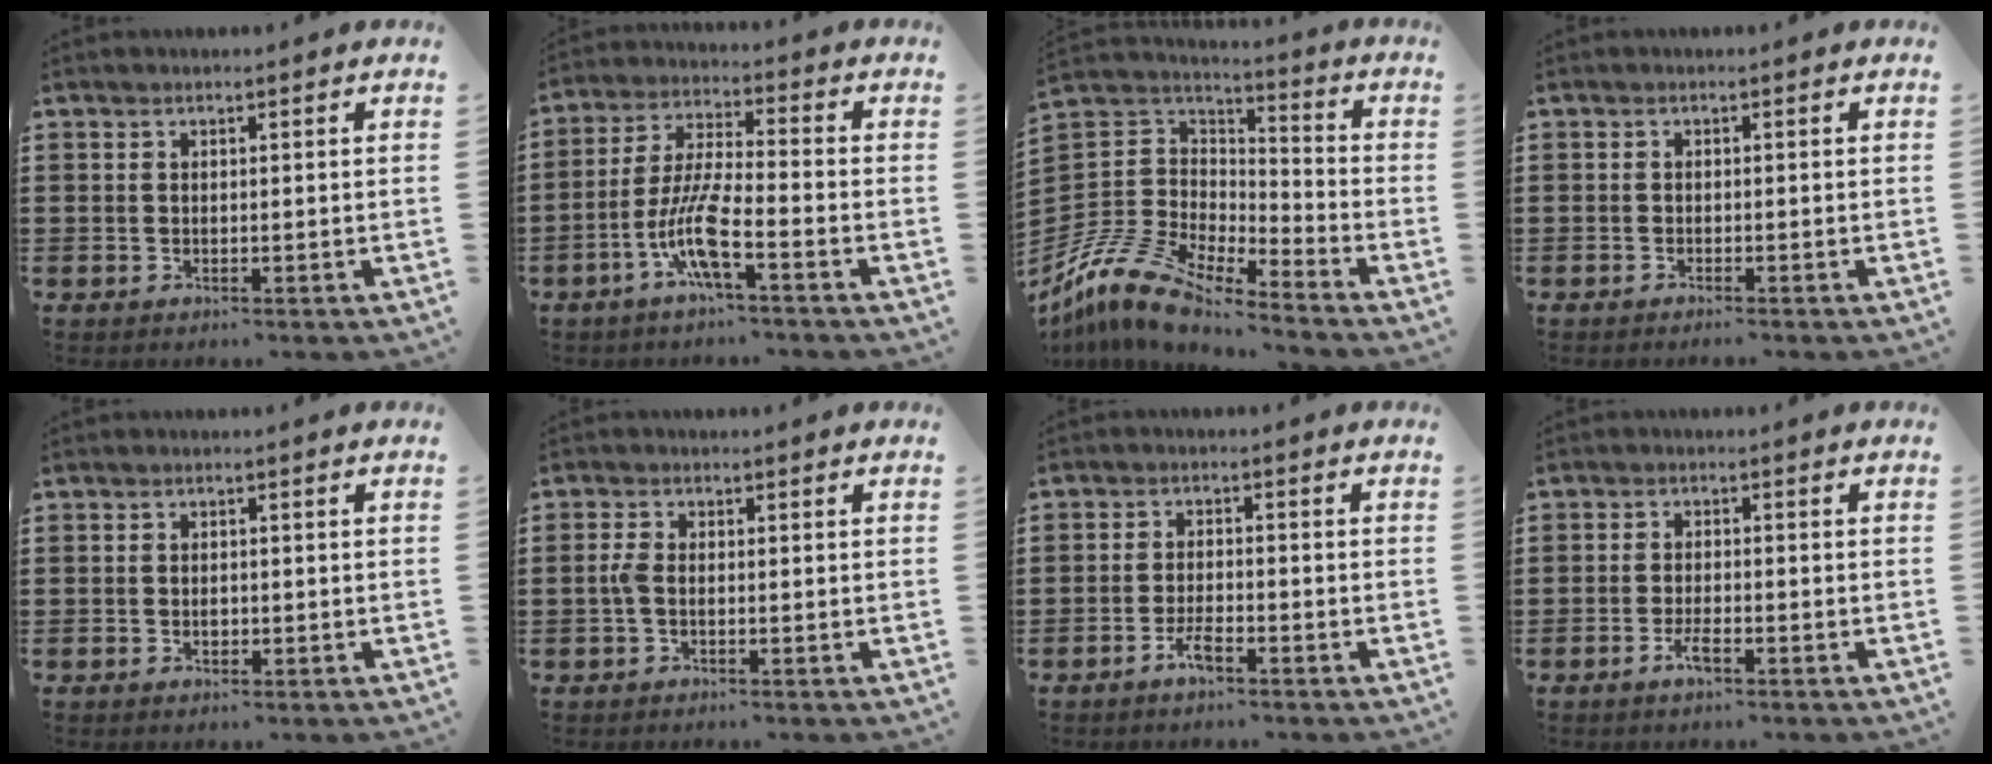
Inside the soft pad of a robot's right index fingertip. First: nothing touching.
{"total": 9.0, "force": [-4.4, 1.3, 7.7], "torque": [-0.171, -0.010, -0.089]}
{"total": 10.7, "force": [-9.4, 3.3, 4.0], "torque": [-0.116, 0.009, -0.199]}
{"total": 0.8, "force": [-0.8, -0.1, 0.2], "torque": [-0.005, -0.002, -0.015]}
{"total": 1.1, "force": [-0.3, 0.7, 0.8], "torque": [-0.016, 0.002, -0.006]}
{"total": 2.3, "force": [-0.5, 0.9, 2.0], "torque": [-0.054, -0.003, -0.014]}
{"total": 3.1, "force": [-2.1, 0.8, 2.2], "torque": [-0.051, -0.001, -0.043]}
{"total": 2.6, "force": [-1.6, 0.6, 2.0], "torque": [-0.041, -0.002, -0.031]}